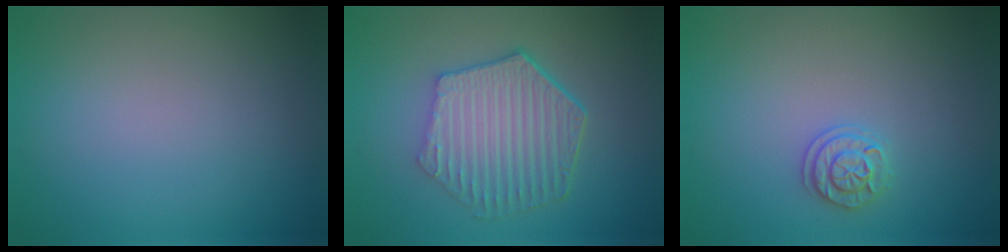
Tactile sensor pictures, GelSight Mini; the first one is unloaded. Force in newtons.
{"total": 6.5, "press": 4.9, "slide": 4.3}
{"total": 1.8, "press": 1.8, "slide": 0.5}